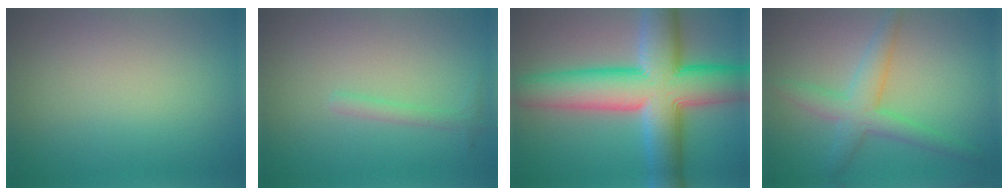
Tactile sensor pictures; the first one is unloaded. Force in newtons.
{"total": 1.2, "press": 1.2, "slide": 0.0}
{"total": 13.0, "press": 13.0, "slide": 0.2}
{"total": 4.1, "press": 4.1, "slide": 0.1}